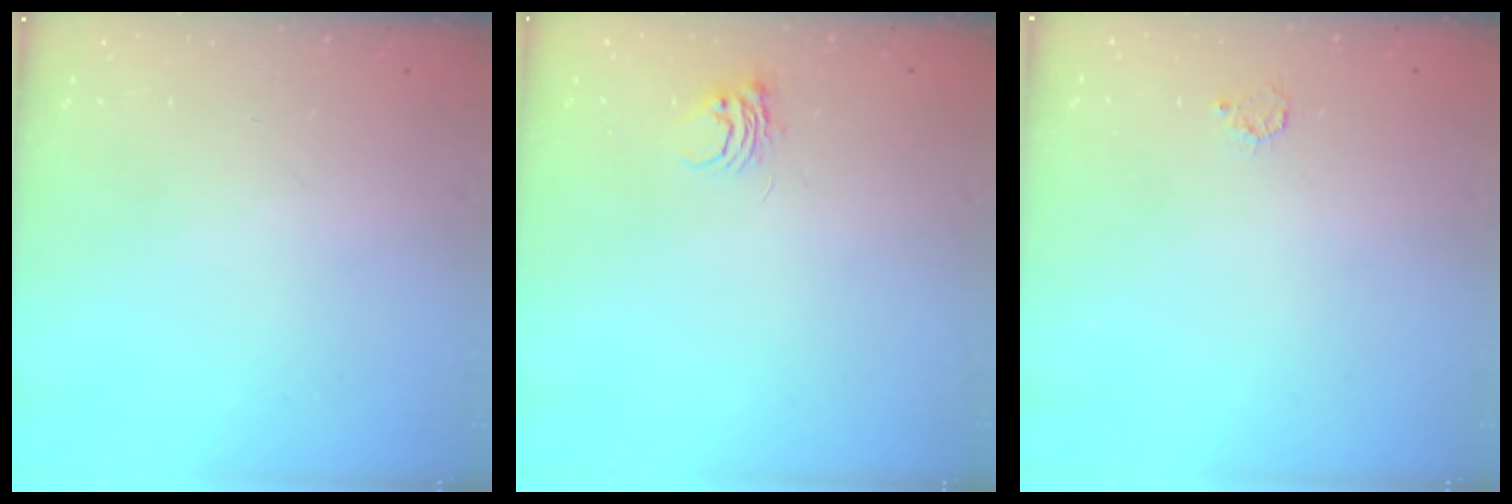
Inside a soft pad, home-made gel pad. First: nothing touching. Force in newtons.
{"total": 4.3, "press": 4.3, "slide": 0.3}
{"total": 3.5, "press": 3.5, "slide": 0.3}